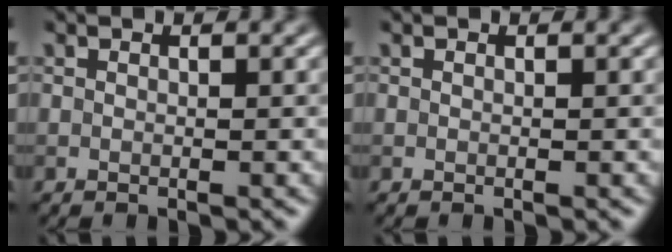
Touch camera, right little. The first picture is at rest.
{"total": 0.0}